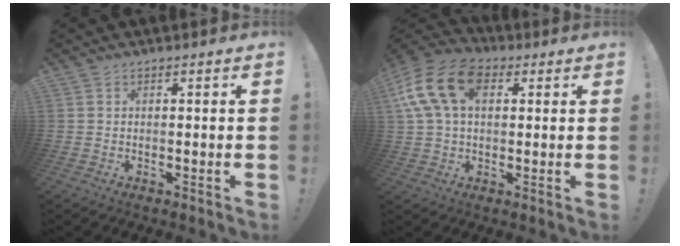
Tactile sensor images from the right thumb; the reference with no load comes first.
{"total": 17.3, "force": [5.2, 11.3, 12.0], "torque": [-0.235, 0.000, 0.095]}